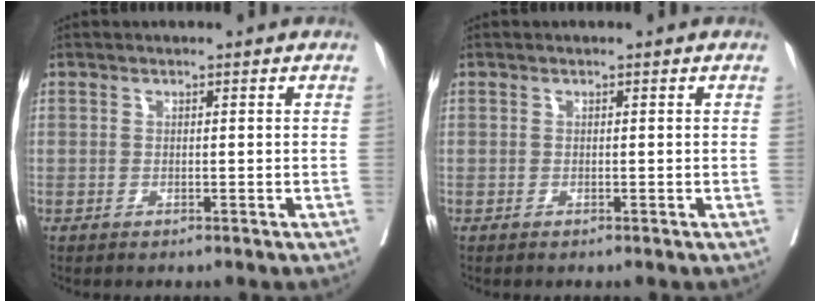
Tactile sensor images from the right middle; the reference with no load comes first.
{"total": 0.0}